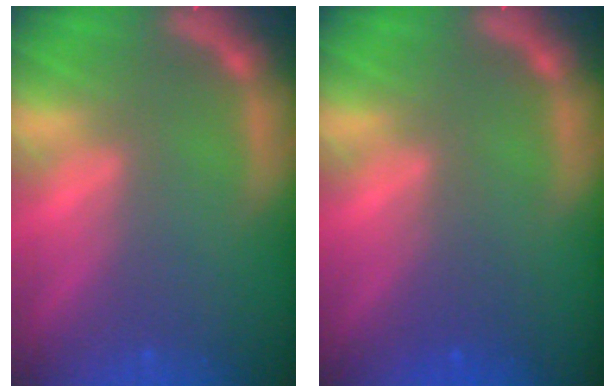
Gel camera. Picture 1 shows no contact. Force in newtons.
{"total": 1.5}